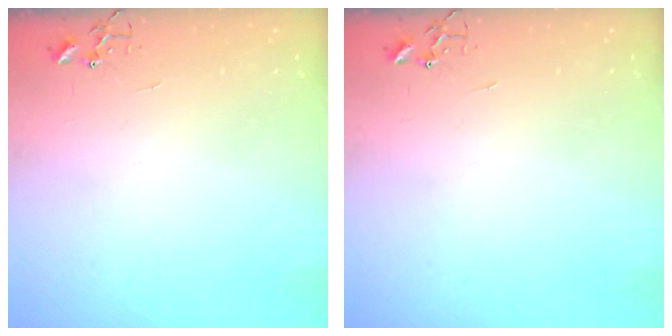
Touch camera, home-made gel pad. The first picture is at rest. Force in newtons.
{"total": 0.0}